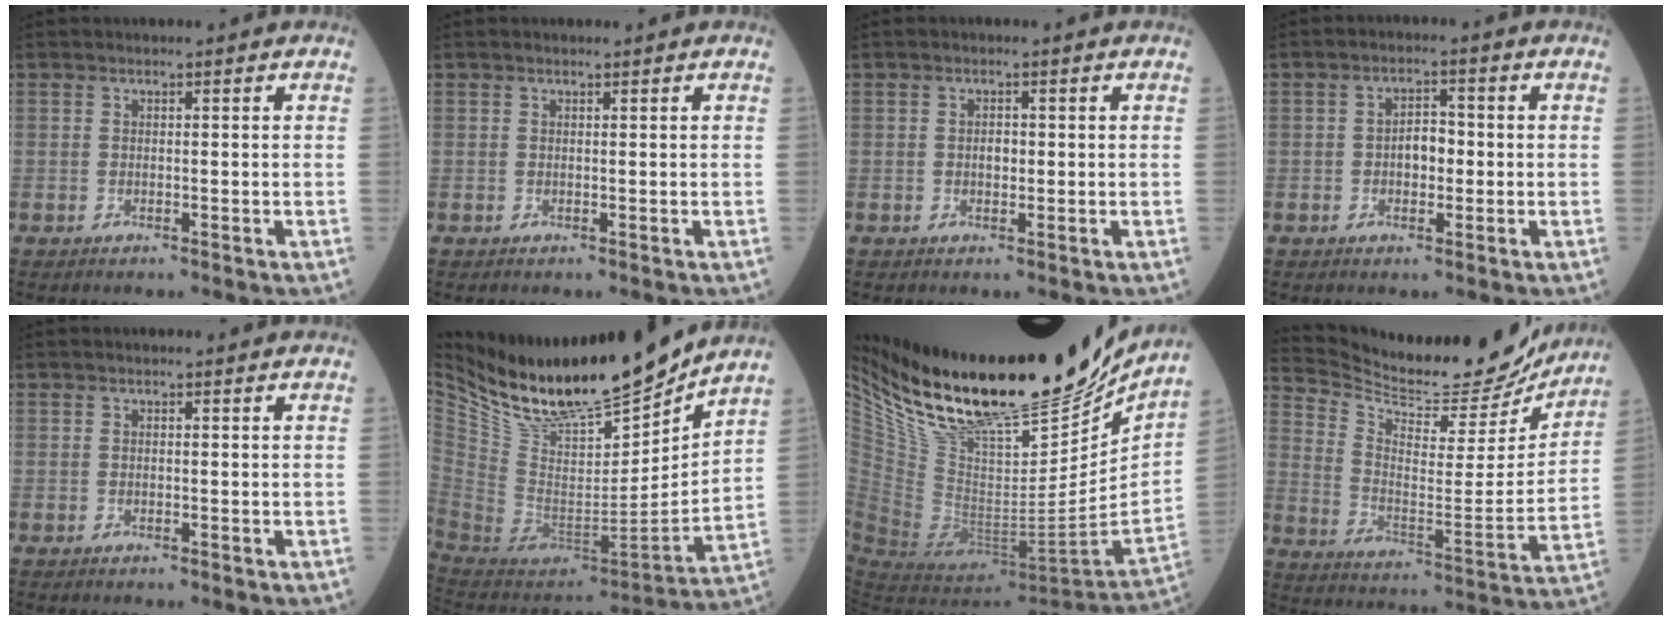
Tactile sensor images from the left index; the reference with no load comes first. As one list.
[{"total": 0.0}, {"total": 1.3, "force": [-0.2, 0.9, 0.9], "torque": [-0.017, -0.001, -0.005]}, {"total": 3.6, "force": [-0.7, 2.0, 2.8], "torque": [-0.047, 0.009, -0.014]}, {"total": 0.0}, {"total": 21.8, "force": [19.2, 3.4, 9.8], "torque": [-0.185, -0.045, 0.338]}, {"total": 30.6, "force": [25.2, 8.3, 15.1], "torque": [-0.262, -0.033, 0.401]}, {"total": 20.3, "force": [19.4, 3.9, 4.3], "torque": [-0.087, -0.049, 0.283]}]